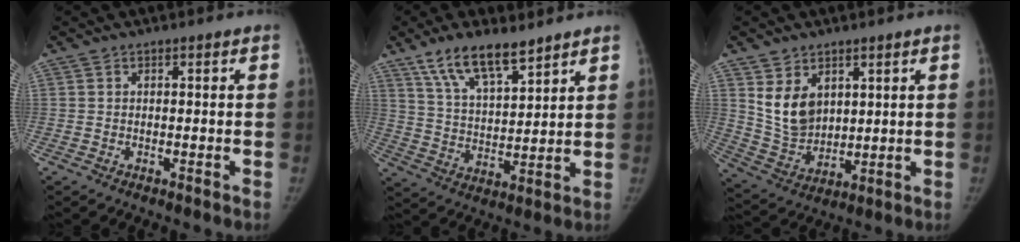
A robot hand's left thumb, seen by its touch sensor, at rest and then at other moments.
{"total": 12.1, "force": [8.6, 4.1, 7.4], "torque": [-0.113, -0.046, 0.165]}
{"total": 9.5, "force": [4.0, 6.6, 5.5], "torque": [-0.075, -0.030, 0.097]}